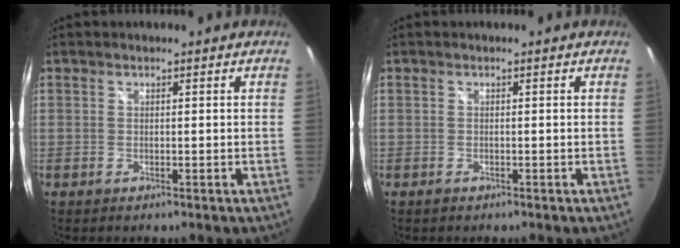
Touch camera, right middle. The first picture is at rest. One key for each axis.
{"total": 0.6, "fx": -0.4, "fy": 0.3, "fz": 0.1, "tx": -0.004, "ty": -0.002, "tz": -0.009}